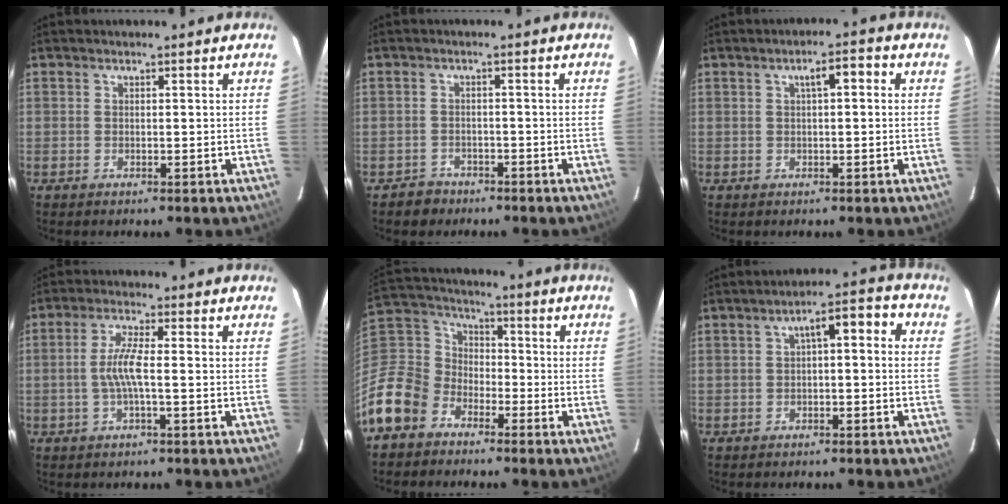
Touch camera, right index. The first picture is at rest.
{"total": 3.3, "force": [-2.3, 2.4, -0.3], "torque": [0.003, 0.017, -0.033]}
{"total": 3.9, "force": [0.8, 1.2, 3.6], "torque": [-0.057, 0.017, 0.014]}
{"total": 5.0, "force": [-0.9, 0.3, 4.9], "torque": [-0.100, 0.002, -0.017]}
{"total": 14.0, "force": [-8.6, 10.2, 4.4], "torque": [-0.137, 0.033, -0.174]}
{"total": 5.5, "force": [-0.3, 2.1, 5.1], "torque": [-0.076, 0.033, 0.005]}